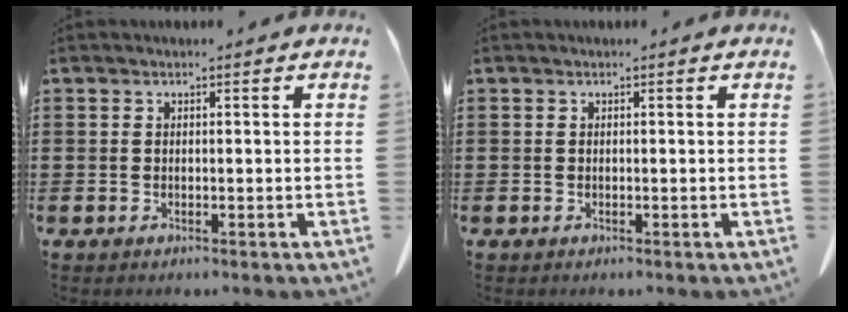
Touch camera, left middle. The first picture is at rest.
{"total": 0.0}